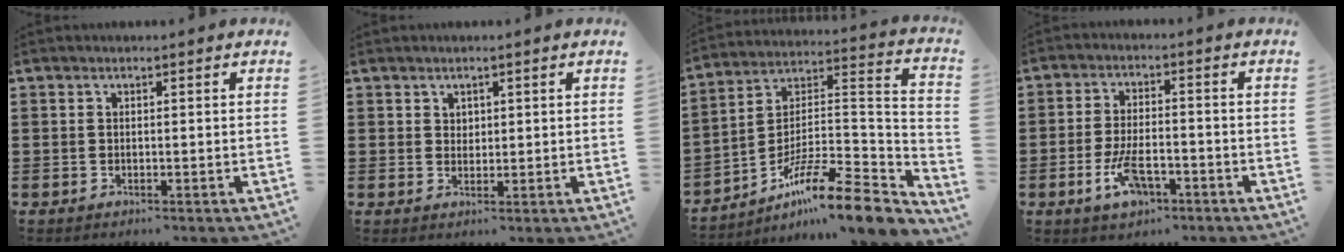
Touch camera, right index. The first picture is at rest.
{"total": 1.6, "force": [1.0, 1.2, 0.2], "torque": [-0.007, 0.004, 0.021]}
{"total": 12.8, "force": [-9.7, 1.8, 8.2], "torque": [-0.132, 0.011, -0.184]}
{"total": 7.0, "force": [-3.1, 3.1, 5.5], "torque": [-0.121, -0.002, -0.060]}